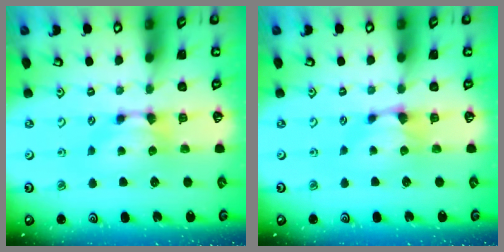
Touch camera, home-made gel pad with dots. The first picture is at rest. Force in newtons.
{"total": 1.1, "press": 0.9, "slide": 0.5}